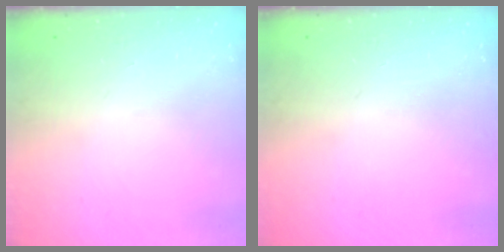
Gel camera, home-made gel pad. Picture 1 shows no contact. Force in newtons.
{"total": 0.0}